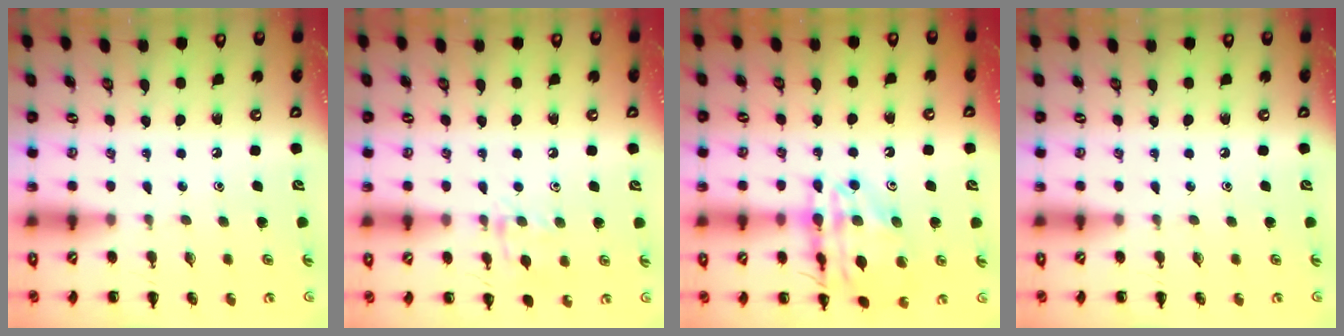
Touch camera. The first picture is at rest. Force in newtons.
{"total": 8.3, "press": 8.3, "slide": 0.8}
{"total": 16.8, "press": 16.7, "slide": 1.8}
{"total": 0.0}